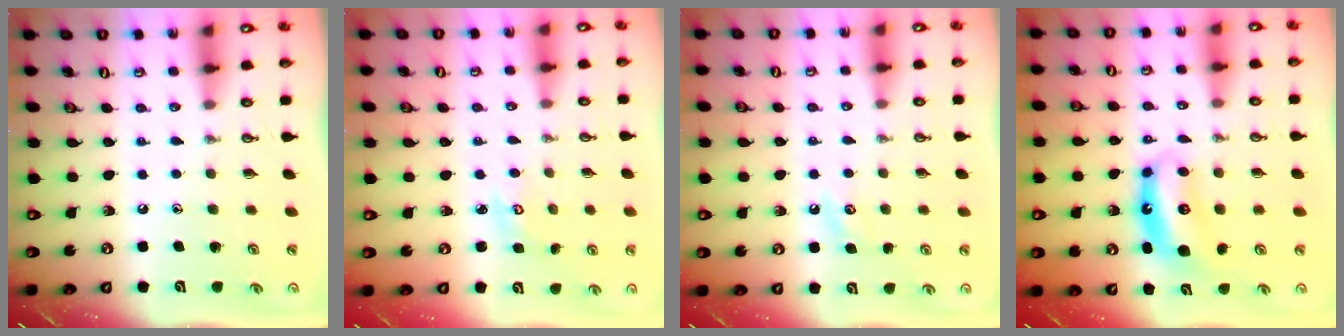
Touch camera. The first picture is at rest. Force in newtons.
{"total": 2.8, "press": 2.8, "slide": 0.3}
{"total": 3.5, "press": 3.5, "slide": 0.4}
{"total": 7.1, "press": 7.1, "slide": 0.2}